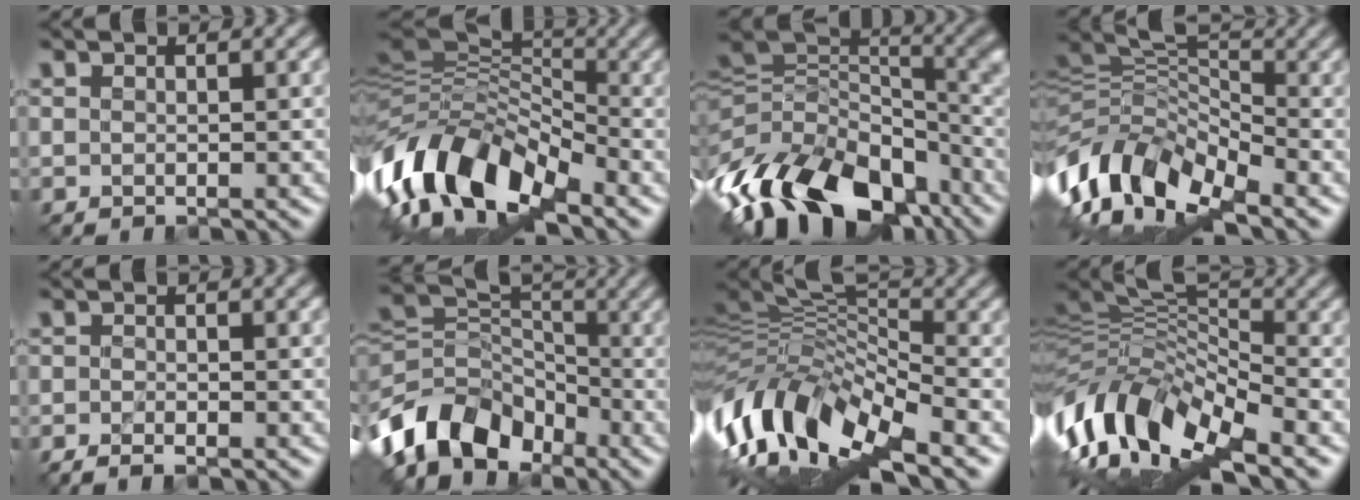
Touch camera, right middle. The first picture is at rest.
{"total": 11.1, "force": [-5.6, 5.8, 7.6], "torque": [-0.138, 0.001, -0.116]}
{"total": 15.0, "force": [-8.8, 8.4, 8.8], "torque": [-0.182, -0.001, -0.156]}
{"total": 9.9, "force": [-4.9, 5.0, 7.0], "torque": [-0.134, -0.002, -0.106]}
{"total": 2.1, "force": [-1.6, 0.5, 1.3], "torque": [-0.017, -0.005, -0.027]}
{"total": 8.7, "force": [-5.1, 6.0, 3.7], "torque": [-0.064, -0.001, -0.110]}
{"total": 13.0, "force": [-5.2, 5.3, 10.6], "torque": [-0.221, 0.014, -0.104]}
{"total": 12.1, "force": [-5.8, 5.2, 9.2], "torque": [-0.188, 0.013, -0.117]}